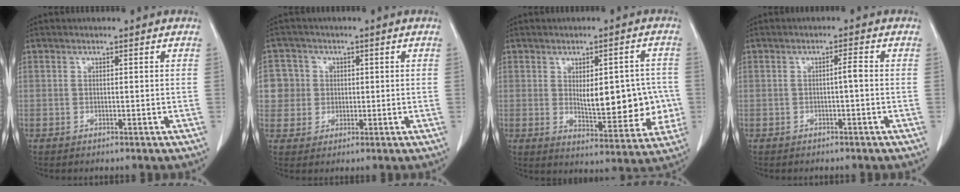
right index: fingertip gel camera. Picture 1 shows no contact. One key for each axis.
{"total": 5.7, "fx": 0.9, "fy": 5.6, "fz": 0.2, "tx": -0.001, "ty": 0.018, "tz": 0.021}
{"total": 12.1, "fx": -0.1, "fy": 5.0, "fz": 11.0, "tx": -0.138, "ty": 0.005, "tz": 0.014}
{"total": 1.5, "fx": -0.3, "fy": -0.1, "fz": 1.5, "tx": -0.025, "ty": 0.004, "tz": -0.004}